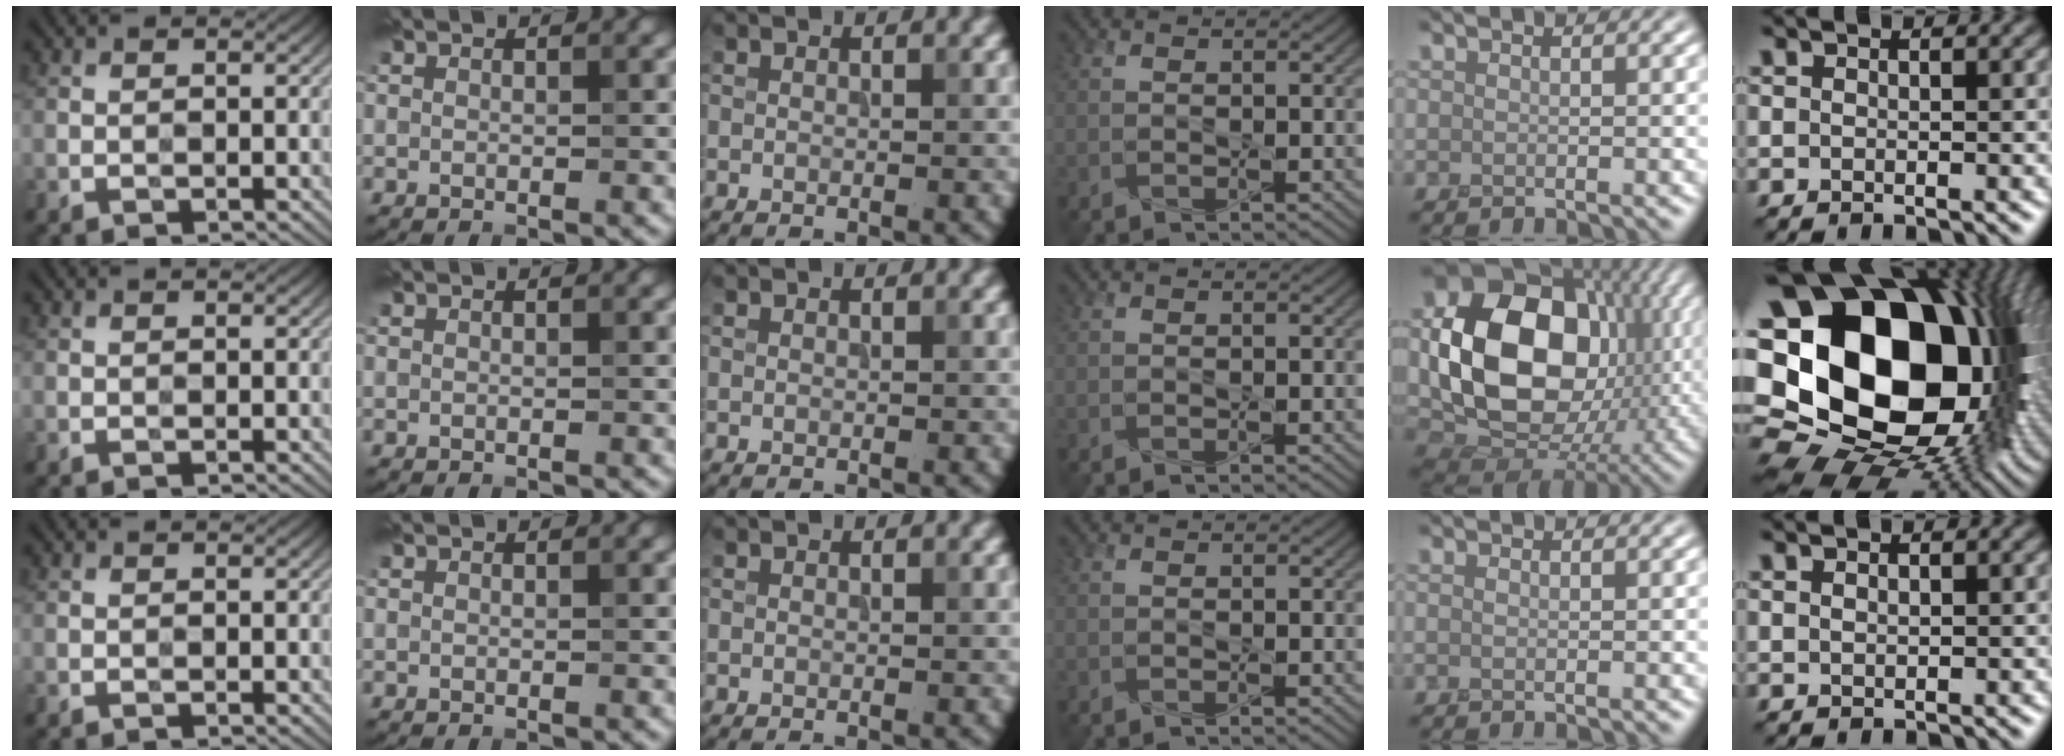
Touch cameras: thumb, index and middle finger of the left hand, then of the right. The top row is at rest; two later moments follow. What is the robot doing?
{"motion": "press", "object": "stapler"}